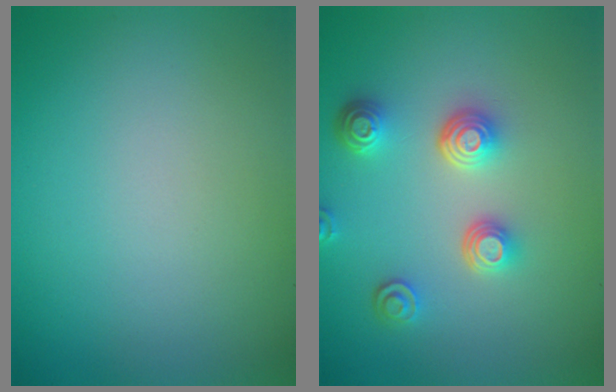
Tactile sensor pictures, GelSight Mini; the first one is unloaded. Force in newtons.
{"total": 3.9, "press": 3.3, "slide": 2.2}